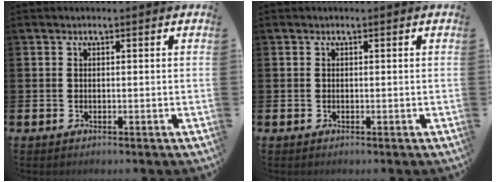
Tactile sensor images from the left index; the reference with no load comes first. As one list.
[{"total": 0.0}]